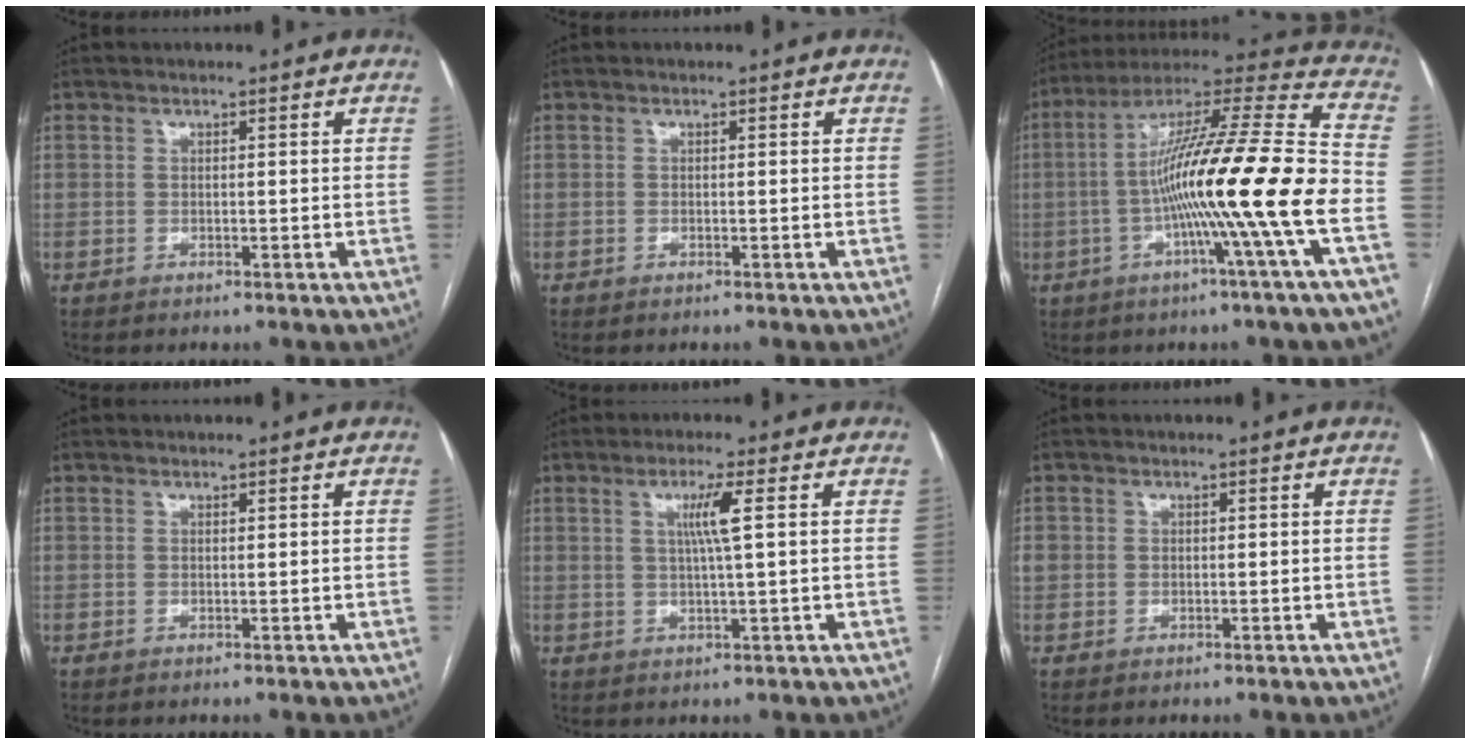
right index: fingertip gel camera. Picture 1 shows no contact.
{"total": 0.0}
{"total": 20.8, "force": [-4.7, -1.5, 20.2], "torque": [-0.334, 0.002, -0.096]}
{"total": 0.0}
{"total": 4.1, "force": [1.1, -0.7, 3.9], "torque": [-0.075, 0.000, 0.020]}
{"total": 2.4, "force": [0.2, 2.2, 0.8], "torque": [-0.027, 0.015, 0.012]}